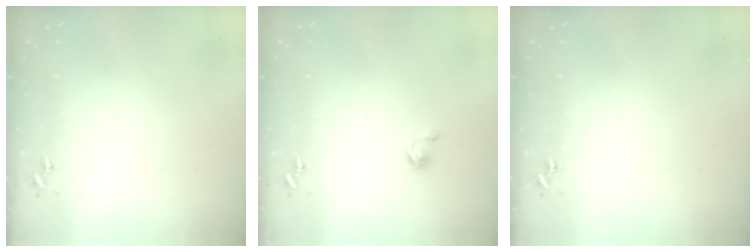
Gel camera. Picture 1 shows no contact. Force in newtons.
{"total": 4.1, "press": 4.1, "slide": 0.3}
{"total": 0.0}